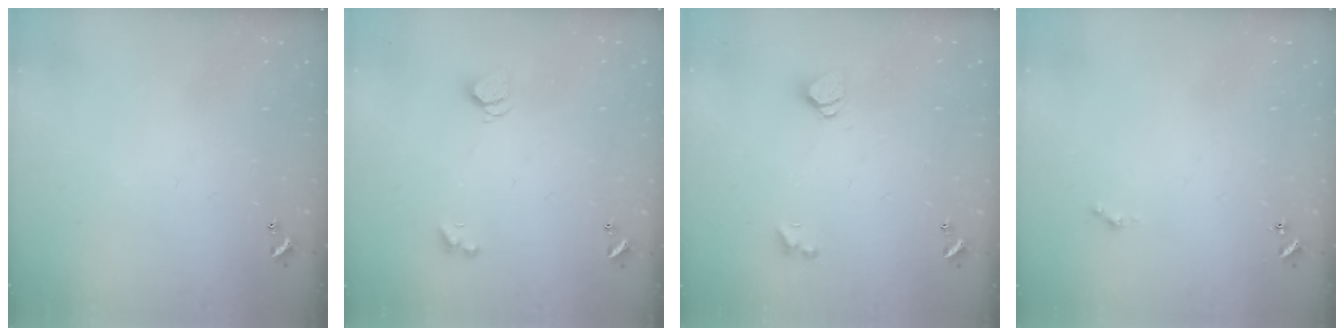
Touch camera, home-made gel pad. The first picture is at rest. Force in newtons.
{"total": 1.7, "press": 1.7, "slide": 0.4}
{"total": 1.6, "press": 1.6, "slide": 0.5}
{"total": 0.0}